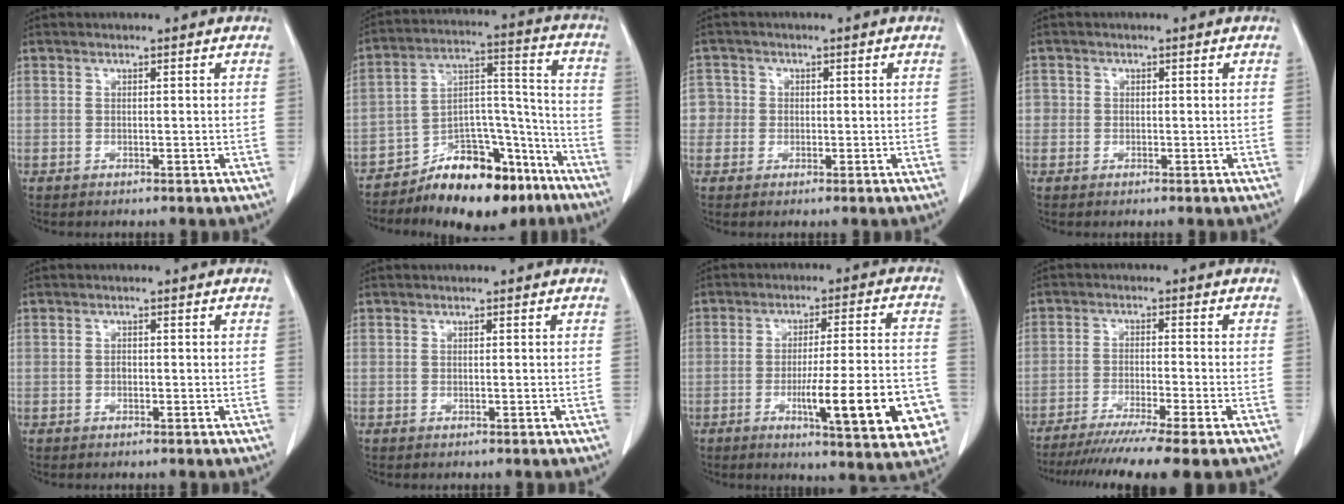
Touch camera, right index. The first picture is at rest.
{"total": 16.0, "force": [-12.0, 6.4, 8.4], "torque": [-0.108, 0.054, -0.191]}
{"total": 3.0, "force": [-0.1, 3.0, -0.1], "torque": [0.017, 0.011, -0.007]}
{"total": 1.6, "force": [-0.1, 1.5, 0.2], "torque": [0.007, 0.005, -0.004]}
{"total": 0.6, "force": [-0.2, 0.4, 0.4], "torque": [-0.008, 0.002, -0.005]}
{"total": 0.0}
{"total": 16.9, "force": [-5.7, 2.2, 15.8], "torque": [-0.169, 0.002, -0.067]}
{"total": 11.4, "force": [-9.2, -1.4, 6.6], "torque": [-0.086, -0.035, -0.144]}